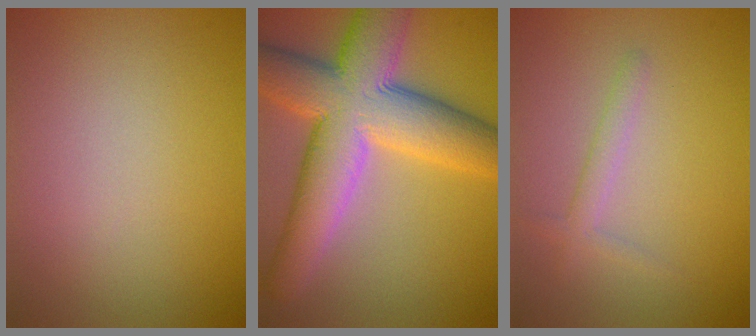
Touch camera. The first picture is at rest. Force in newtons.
{"total": 12.3, "press": 12.3, "slide": 0.6}
{"total": 1.7, "press": 1.7, "slide": 0.1}